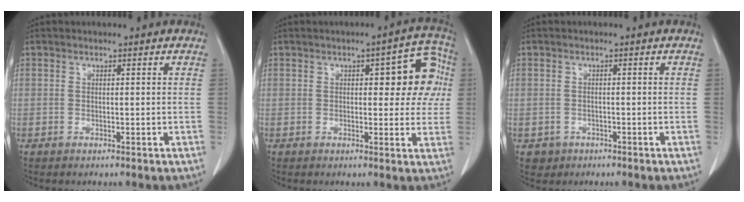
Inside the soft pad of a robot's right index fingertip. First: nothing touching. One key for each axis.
{"total": 8.9, "fx": 1.9, "fy": 3.6, "fz": 7.9, "tx": -0.075, "ty": 0.032, "tz": 0.020}
{"total": 2.2, "fx": -0.9, "fy": 2.0, "fz": 0.0, "tx": 0.004, "ty": 0.007, "tz": -0.009}